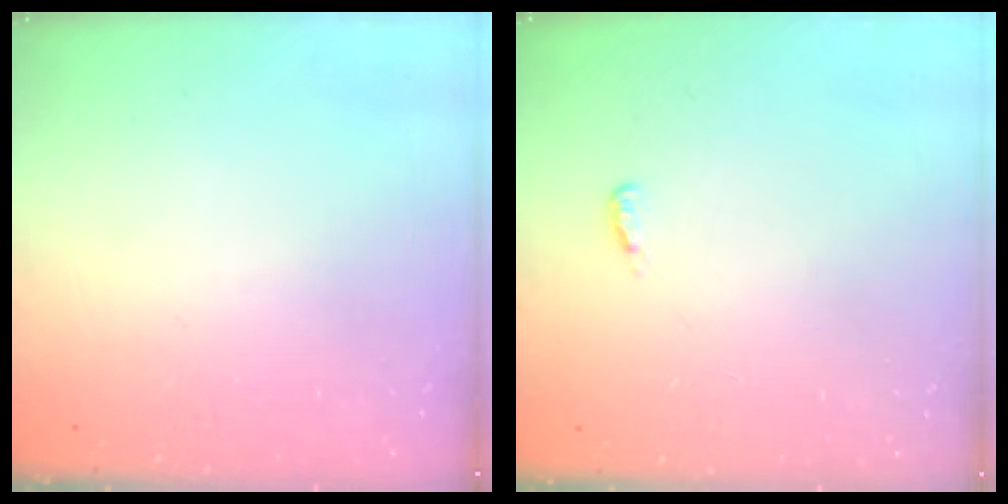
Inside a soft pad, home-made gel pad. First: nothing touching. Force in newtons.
{"total": 4.4, "press": 2.2, "slide": 3.9}